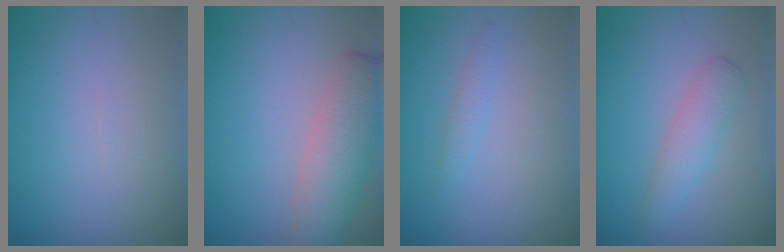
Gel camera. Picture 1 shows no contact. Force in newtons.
{"total": 5.2, "press": 5.2, "slide": 0.2}
{"total": 1.0, "press": 1.0, "slide": 0.1}
{"total": 2.4, "press": 2.4, "slide": 0.1}